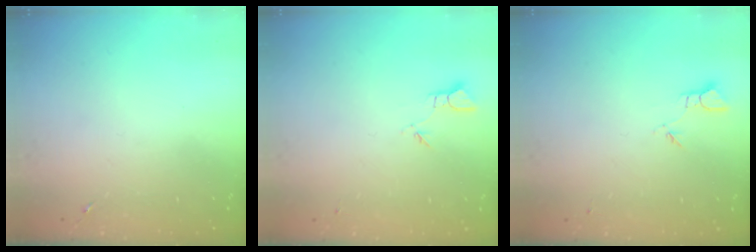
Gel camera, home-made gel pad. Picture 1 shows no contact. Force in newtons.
{"total": 2.4, "press": 2.4, "slide": 0.2}
{"total": 2.4, "press": 2.4, "slide": 0.2}